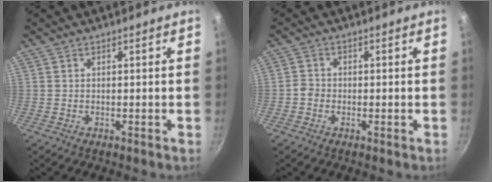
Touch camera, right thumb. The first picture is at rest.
{"total": 2.0, "force": [-0.9, 1.6, 0.8], "torque": [-0.013, 0.013, -0.022]}